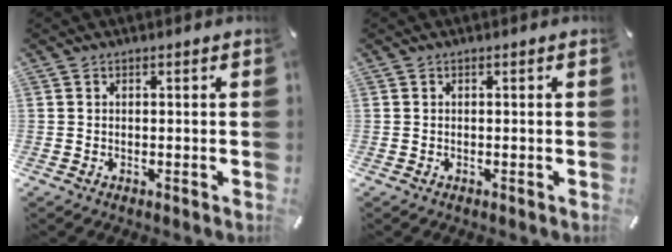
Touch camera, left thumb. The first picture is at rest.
{"total": 0.0}